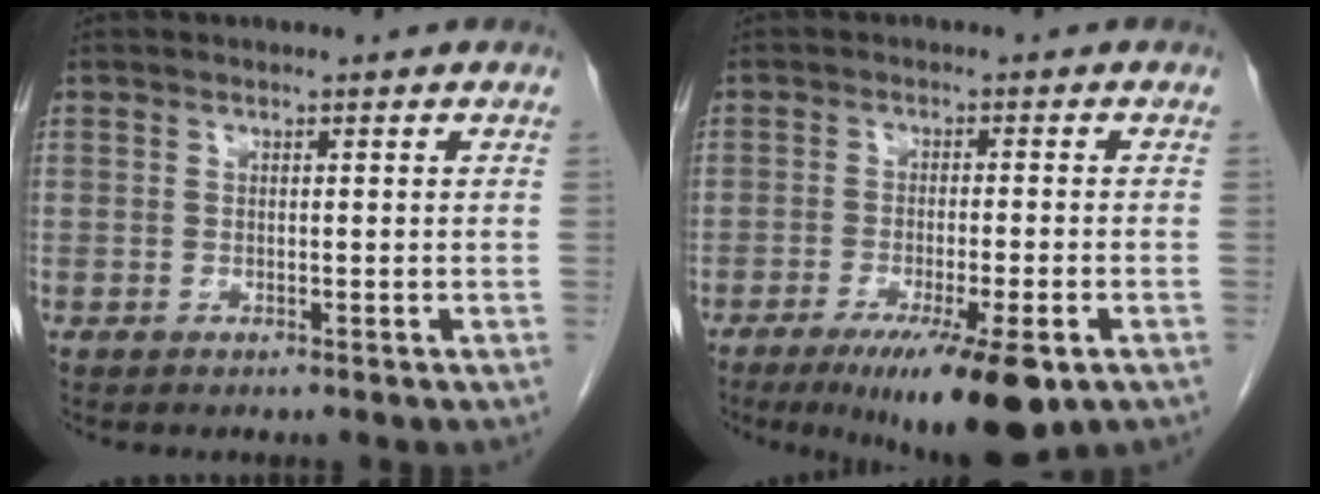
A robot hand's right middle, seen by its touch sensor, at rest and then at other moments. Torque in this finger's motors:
{"motor_torque": [1.58, -0.56, 0.47, 0.18]}